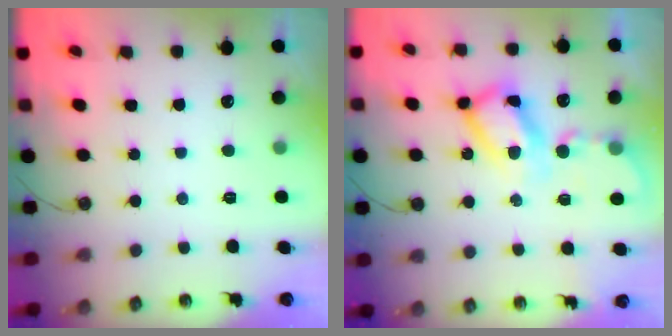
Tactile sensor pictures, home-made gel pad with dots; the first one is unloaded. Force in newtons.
{"total": 13.6, "press": 13.6, "slide": 1.2}